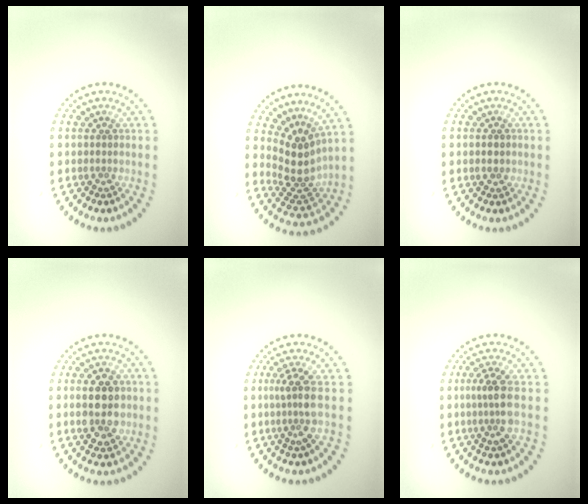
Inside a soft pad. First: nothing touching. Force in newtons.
{"total": 3.9, "press": 2.9, "slide": 2.6}
{"total": 1.5, "press": 1.5, "slide": 0.2}
{"total": 4.3, "press": 4.3, "slide": 0.1}
{"total": 2.7, "press": 1.9, "slide": 1.8}
{"total": 3.0, "press": 2.6, "slide": 1.4}